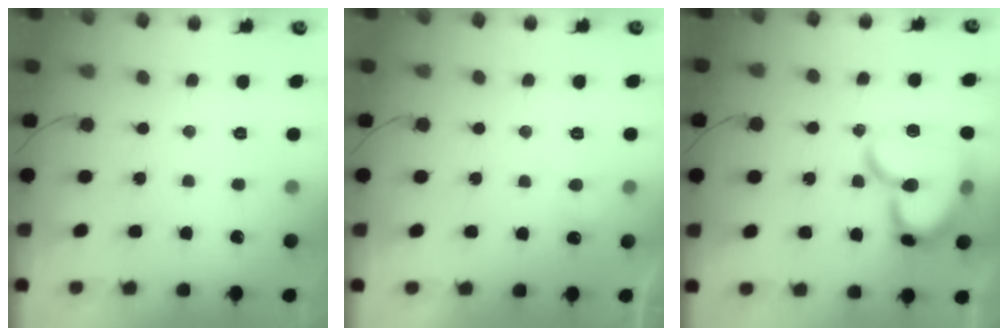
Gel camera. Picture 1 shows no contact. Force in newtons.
{"total": 5.1, "press": 5.0, "slide": 0.5}
{"total": 20.0, "press": 19.9, "slide": 2.5}